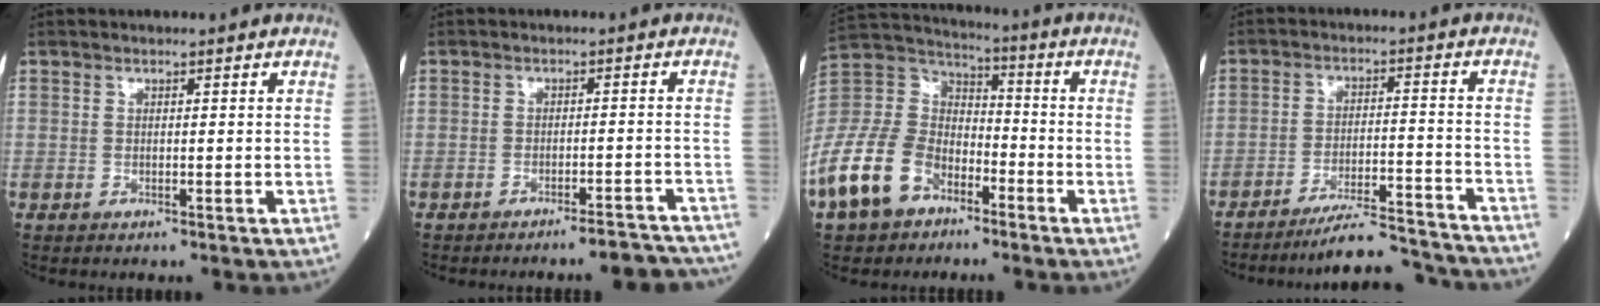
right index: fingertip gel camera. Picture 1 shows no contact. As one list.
[{"total": 6.8, "force": [-6.5, 0.7, 1.7], "torque": [0.002, 0.010, -0.082]}, {"total": 16.7, "force": [-9.5, 10.5, 8.9], "torque": [-0.225, 0.011, -0.187]}, {"total": 13.0, "force": [-12.5, 0.1, 3.4], "torque": [-0.039, 0.010, -0.184]}]